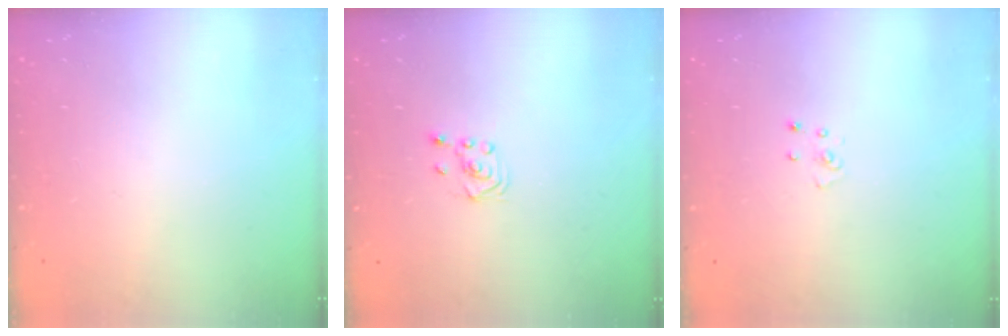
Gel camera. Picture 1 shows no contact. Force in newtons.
{"total": 2.3, "press": 2.2, "slide": 0.7}
{"total": 2.5, "press": 2.5, "slide": 0.3}